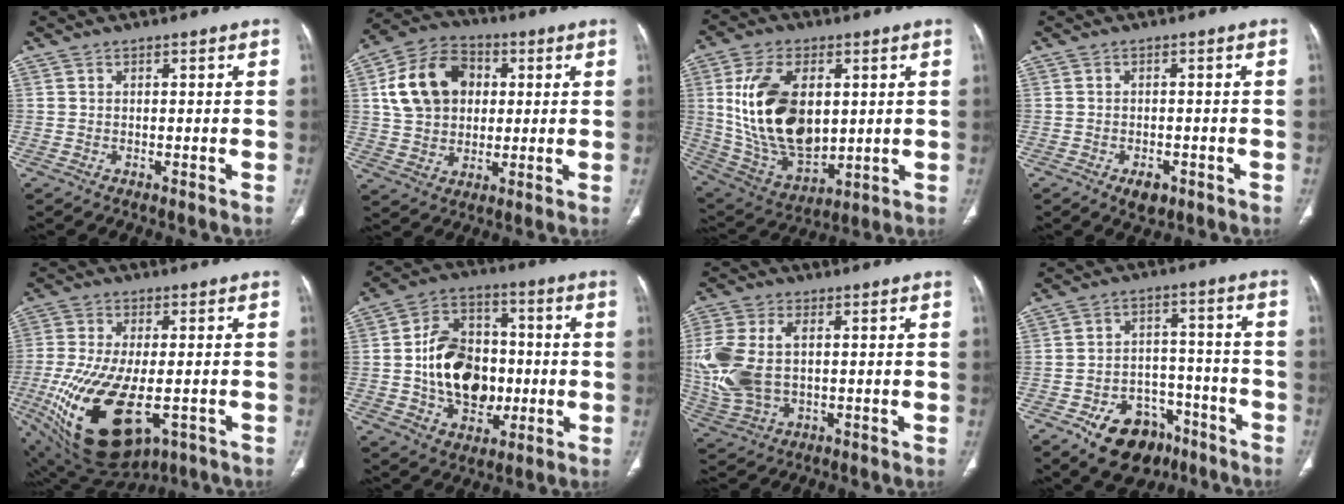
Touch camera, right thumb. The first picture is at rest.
{"total": 14.8, "force": [3.0, 11.4, 9.0], "torque": [-0.139, 0.013, 0.051]}
{"total": 20.9, "force": [3.1, 12.2, 16.7], "torque": [-0.300, -0.019, 0.075]}
{"total": 3.3, "force": [-1.7, 1.9, 2.1], "torque": [-0.025, 0.003, -0.019]}
{"total": 21.9, "force": [-7.1, 10.5, 17.8], "torque": [-0.397, -0.027, -0.100]}
{"total": 17.8, "force": [-1.3, 13.0, 12.2], "torque": [-0.160, 0.024, -0.013]}
{"total": 15.0, "force": [0.9, 9.2, 11.9], "torque": [-0.298, 0.002, 0.027]}
{"total": 13.9, "force": [-8.3, 9.2, 6.3], "torque": [-0.059, 0.067, -0.117]}